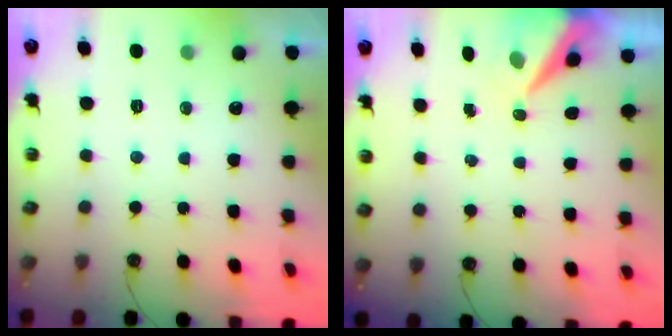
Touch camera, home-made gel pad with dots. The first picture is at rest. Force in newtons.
{"total": 7.4, "press": 7.4, "slide": 1.0}